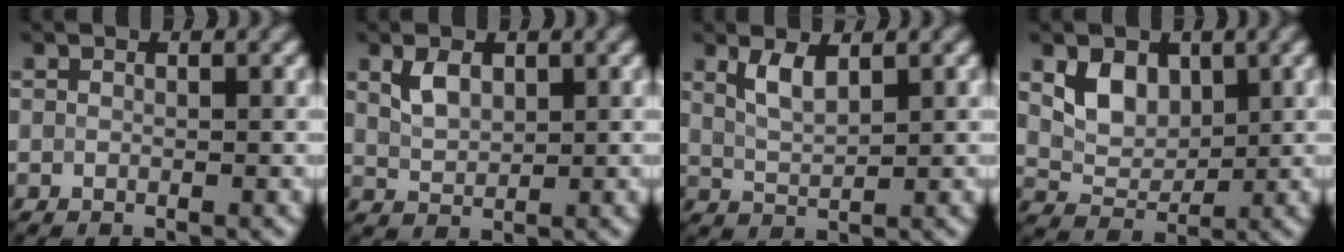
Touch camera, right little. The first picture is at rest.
{"total": 2.5, "force": [1.1, 1.5, 1.6], "torque": [-0.035, 0.000, 0.025]}
{"total": 2.6, "force": [1.5, 1.0, 1.9], "torque": [-0.042, -0.003, 0.034]}
{"total": 3.8, "force": [1.5, 2.7, 2.1], "torque": [-0.042, -0.007, 0.027]}